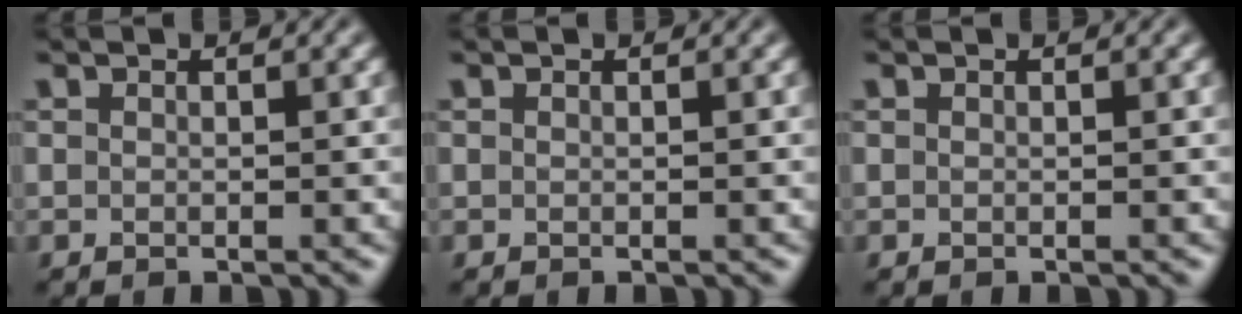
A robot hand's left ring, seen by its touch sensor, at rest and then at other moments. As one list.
[{"total": 0.0}, {"total": 0.0}]